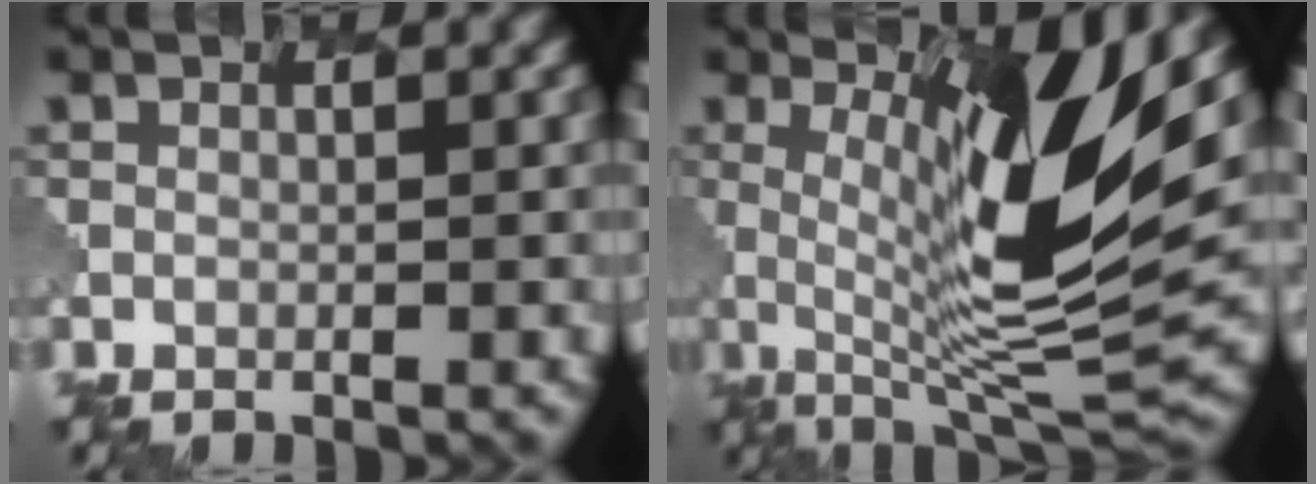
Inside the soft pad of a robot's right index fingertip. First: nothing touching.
{"total": 12.0, "force": [2.4, 3.0, 11.4], "torque": [-0.181, -0.007, 0.051]}